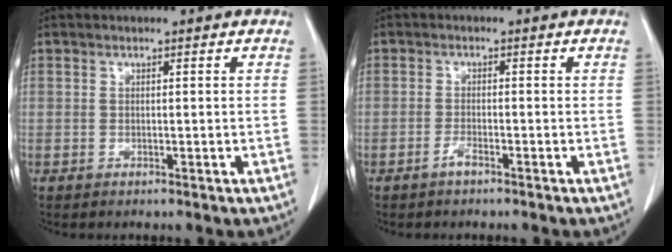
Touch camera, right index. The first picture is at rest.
{"total": 1.4, "force": [-1.0, 0.1, 0.9], "torque": [-0.017, 0.001, -0.019]}